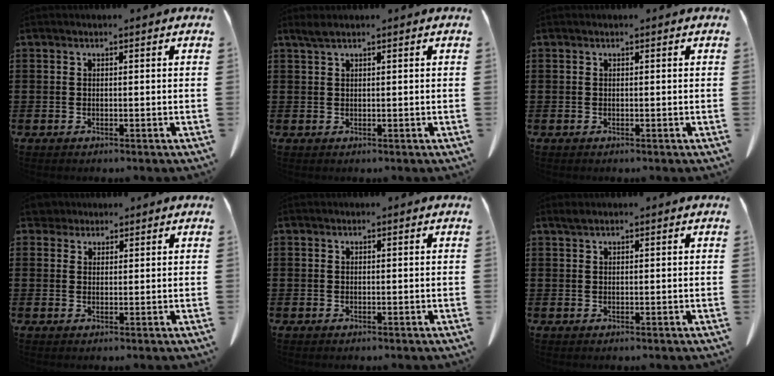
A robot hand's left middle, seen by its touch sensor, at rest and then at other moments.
{"total": 1.4, "force": [1.0, 0.0, 0.9], "torque": [-0.021, -0.002, 0.020]}
{"total": 0.0}
{"total": 2.8, "force": [2.4, 1.3, 0.6], "torque": [-0.022, 0.004, 0.047]}
{"total": 0.0}
{"total": 0.8, "force": [0.6, 0.1, 0.5], "torque": [-0.012, -0.001, 0.013]}